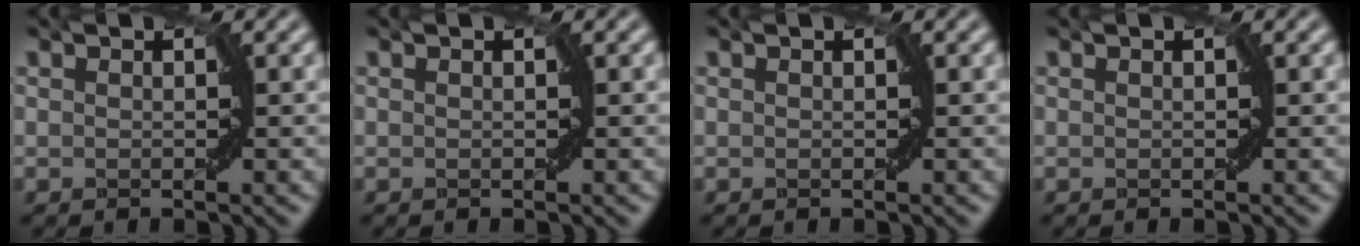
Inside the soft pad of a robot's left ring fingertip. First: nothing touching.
{"total": 0.0}
{"total": 0.0}
{"total": 0.0}